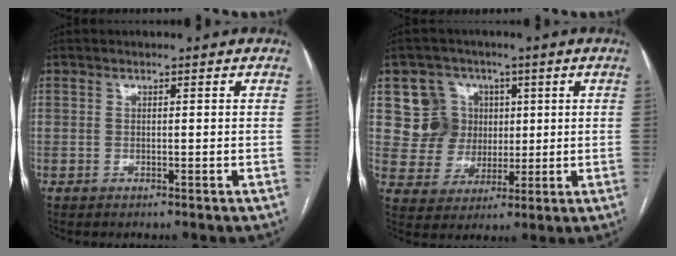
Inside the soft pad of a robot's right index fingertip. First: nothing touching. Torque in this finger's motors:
{"motor_torque": [0.14, 0.08, 0.03, -0.03]}